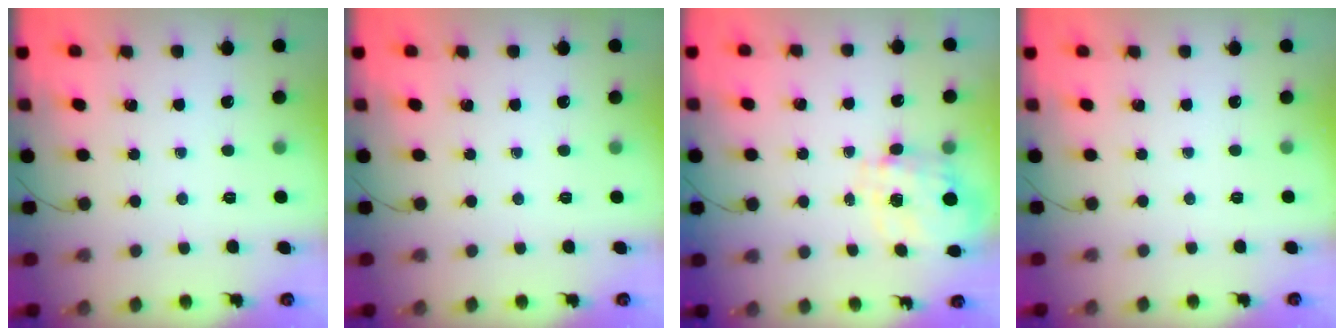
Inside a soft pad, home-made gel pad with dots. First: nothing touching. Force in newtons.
{"total": 0.0}
{"total": 3.6, "press": 3.4, "slide": 1.0}
{"total": 2.5, "press": 2.4, "slide": 0.5}